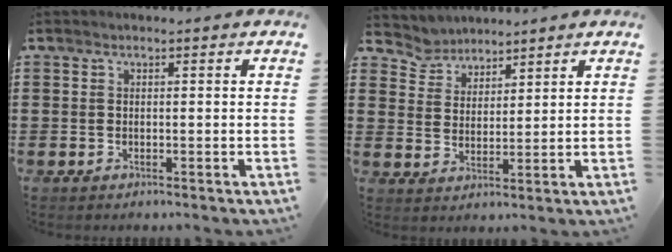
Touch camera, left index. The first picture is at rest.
{"total": 4.2, "force": [3.7, 1.7, -0.7], "torque": [-0.010, -0.012, 0.069]}